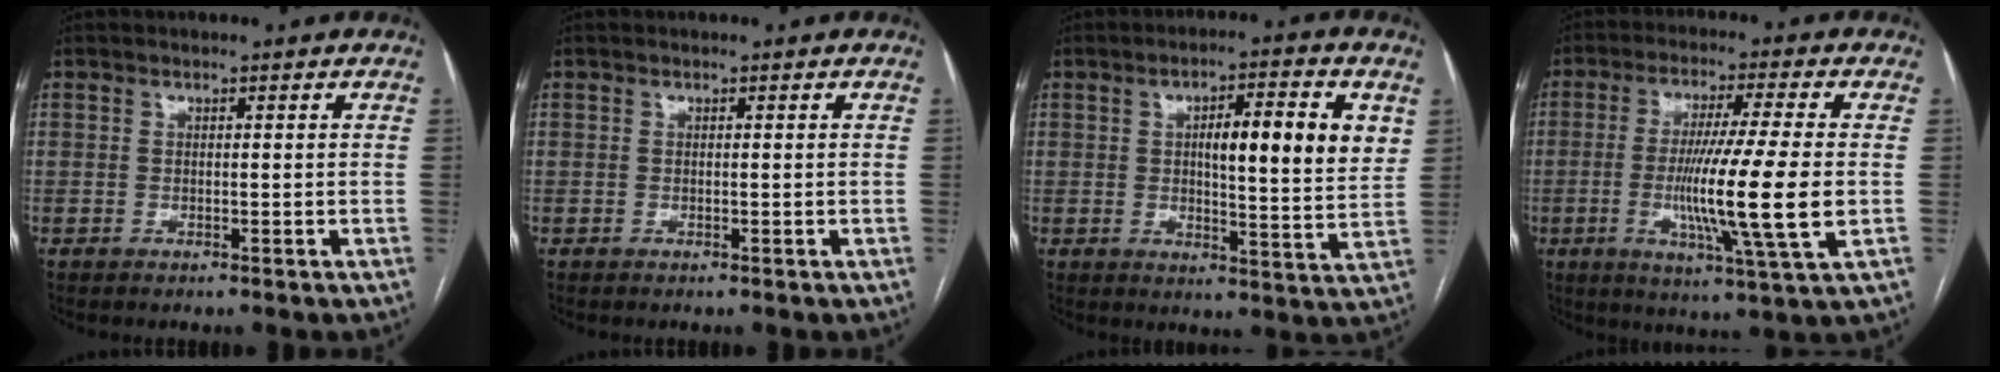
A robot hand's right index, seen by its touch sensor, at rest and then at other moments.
{"total": 0.0}
{"total": 12.0, "force": [3.3, 2.1, 11.4], "torque": [-0.162, 0.009, 0.046]}
{"total": 14.3, "force": [-1.9, -0.9, 14.2], "torque": [-0.258, -0.024, -0.040]}